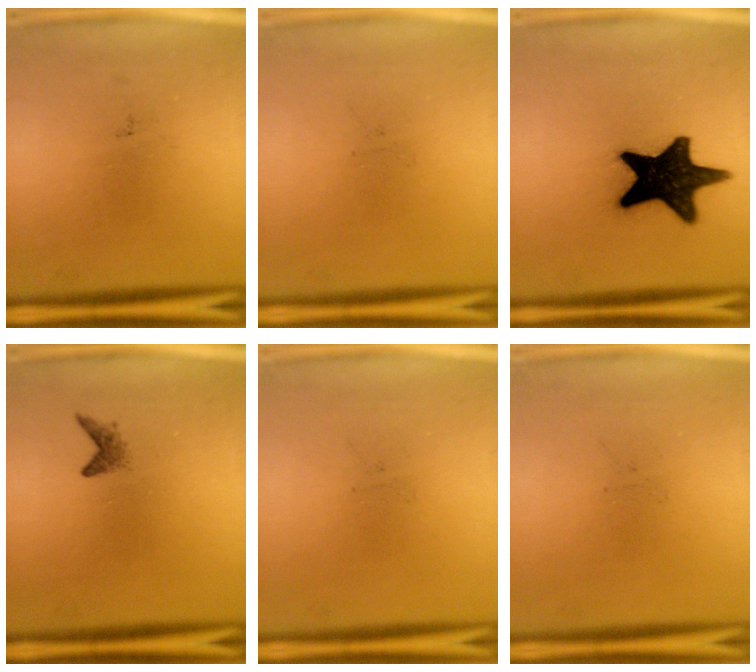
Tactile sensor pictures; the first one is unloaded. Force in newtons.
{"total": 0.0}
{"total": 18.2}
{"total": 1.2}
{"total": 0.0}
{"total": 0.0}